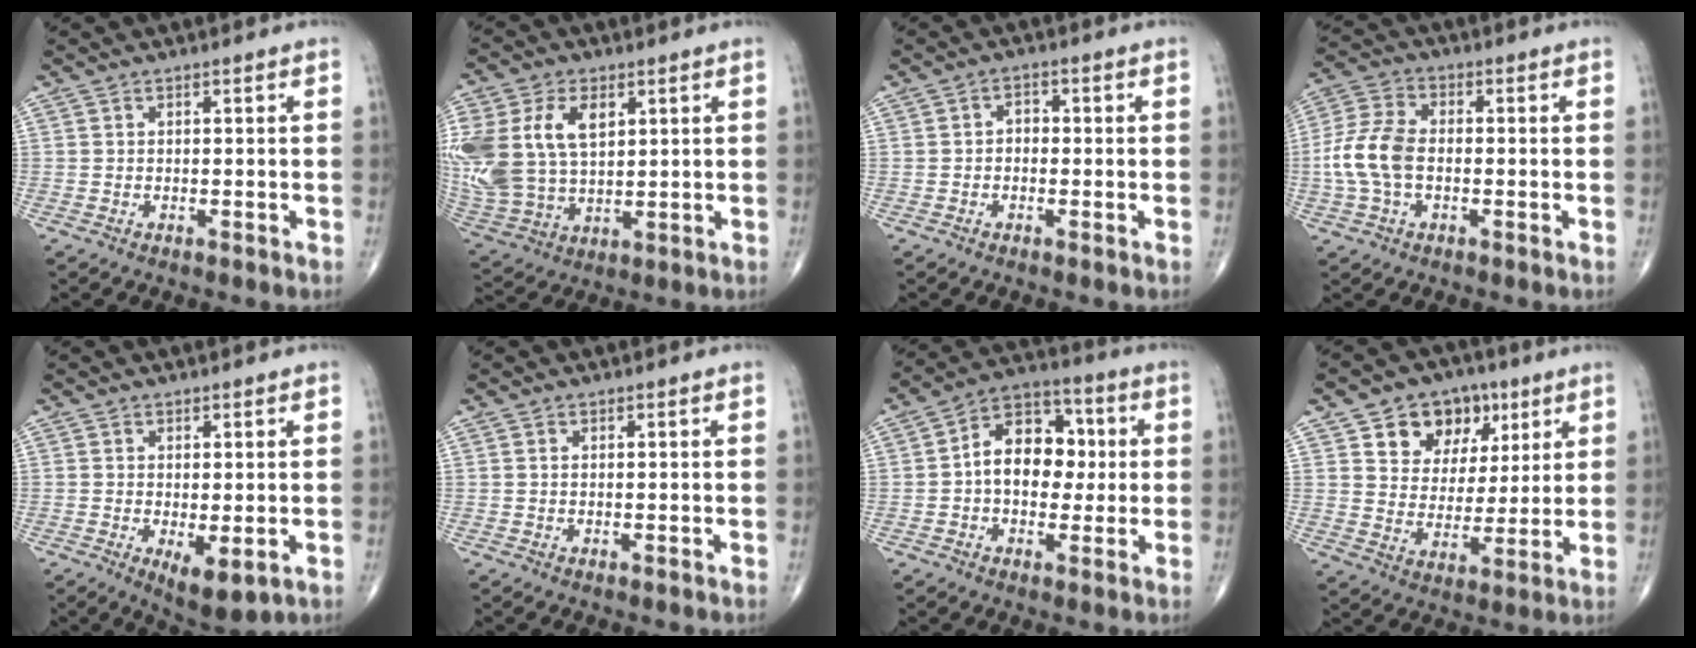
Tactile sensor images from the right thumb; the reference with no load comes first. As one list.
[{"total": 20.9, "force": [5.5, 13.6, 15.0], "torque": [-0.348, 0.010, 0.116]}, {"total": 2.0, "force": [-0.3, 1.6, 1.2], "torque": [-0.001, 0.011, -0.015]}, {"total": 9.8, "force": [-1.3, 6.0, 7.7], "torque": [-0.172, 0.024, -0.032]}, {"total": 6.1, "force": [-1.5, 2.5, 5.3], "torque": [-0.081, -0.019, -0.013]}, {"total": 0.0}, {"total": 12.6, "force": [0.4, 8.8, 9.0], "torque": [-0.098, 0.030, -0.004]}, {"total": 12.7, "force": [6.1, 9.7, 5.6], "torque": [-0.047, -0.020, 0.102]}]